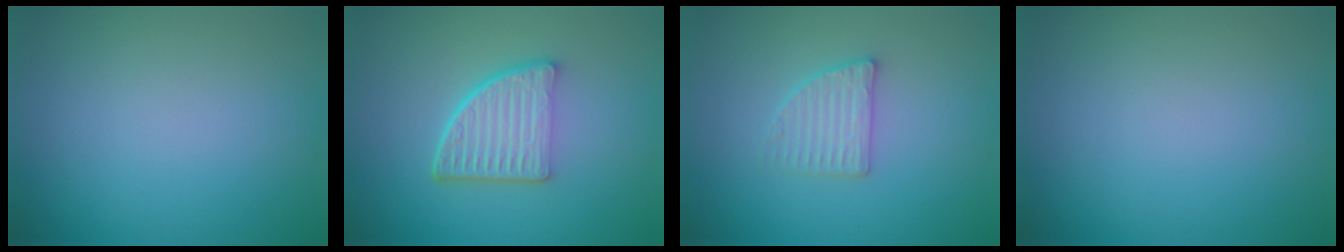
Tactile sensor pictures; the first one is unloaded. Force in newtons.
{"total": 5.3, "press": 3.8, "slide": 3.8}
{"total": 2.3, "press": 2.2, "slide": 0.5}
{"total": 0.0}